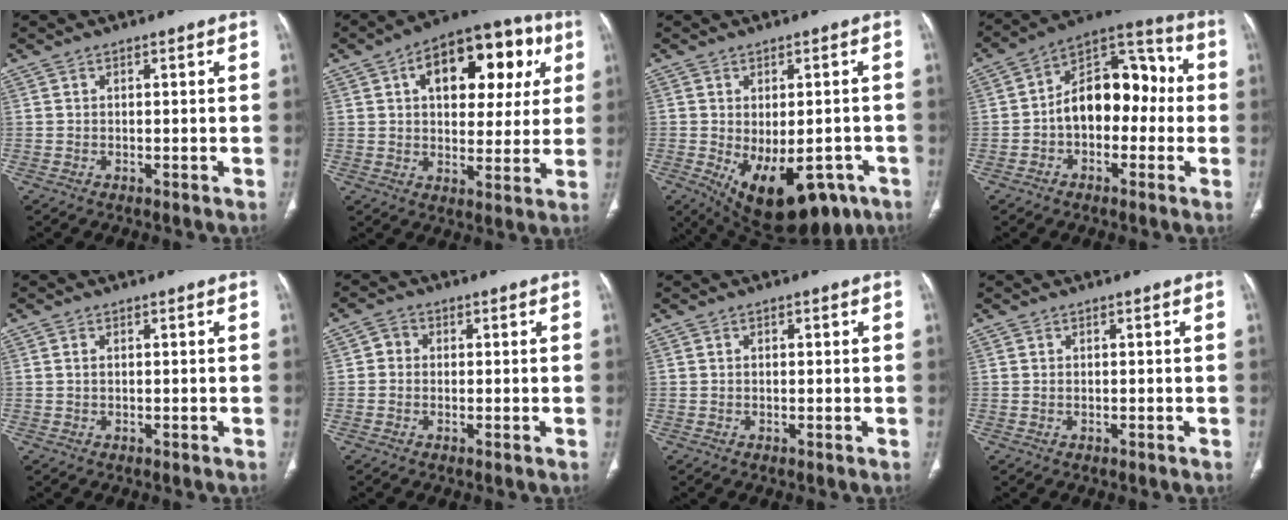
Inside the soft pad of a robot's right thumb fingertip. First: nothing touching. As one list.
[{"total": 19.5, "force": [6.6, 11.0, 14.7], "torque": [-0.149, 0.014, 0.090]}, {"total": 18.0, "force": [-7.8, 9.5, 13.1], "torque": [-0.170, 0.000, -0.089]}, {"total": 15.1, "force": [-1.1, 9.8, 11.4], "torque": [-0.134, 0.054, -0.030]}, {"total": 0.9, "force": [0.2, 0.5, 0.7], "torque": [-0.017, 0.002, 0.006]}, {"total": 2.4, "force": [0.0, 2.2, 0.9], "torque": [-0.001, 0.008, -0.004]}, {"total": 0.8, "force": [0.3, 0.4, 0.6], "torque": [-0.011, 0.003, 0.003]}, {"total": 0.0}]